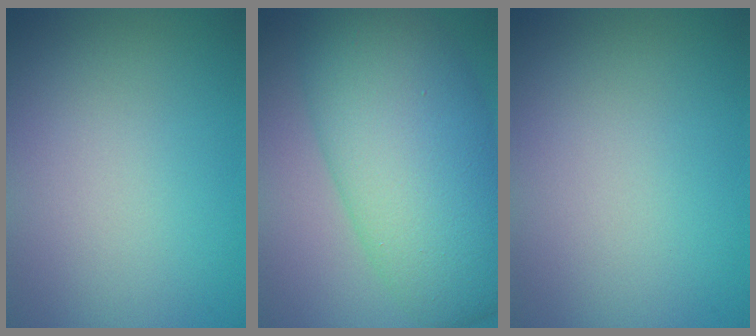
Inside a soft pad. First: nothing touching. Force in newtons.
{"total": 12.1, "press": 12.1, "slide": 0.2}
{"total": 0.0}